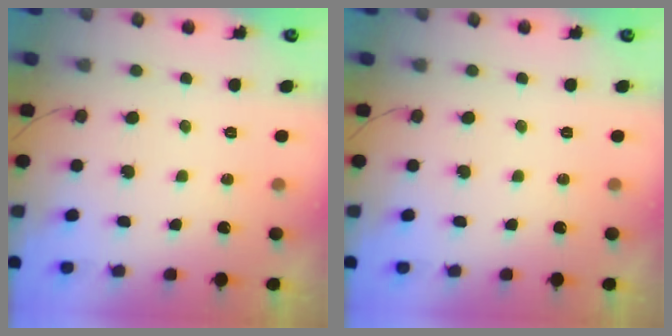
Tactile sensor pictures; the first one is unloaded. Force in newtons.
{"total": 0.0}